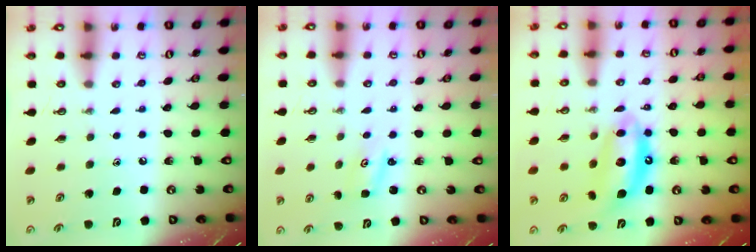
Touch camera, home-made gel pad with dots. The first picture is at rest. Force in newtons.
{"total": 1.8, "press": 1.8, "slide": 0.3}
{"total": 10.9, "press": 10.8, "slide": 1.0}